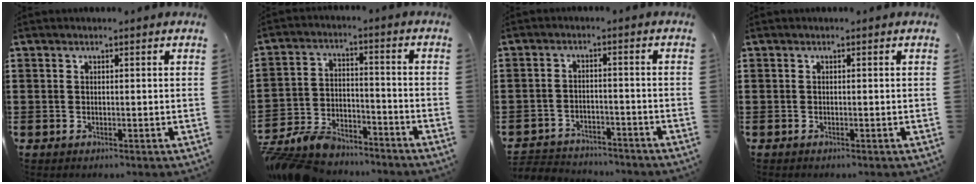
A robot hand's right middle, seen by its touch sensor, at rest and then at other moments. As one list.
[{"total": 7.7, "force": [-7.2, 2.0, 1.8], "torque": [-0.056, 0.012, -0.145]}, {"total": 3.4, "force": [-3.3, 0.9, -0.2], "torque": [-0.005, 0.003, -0.073]}, {"total": 0.0}]